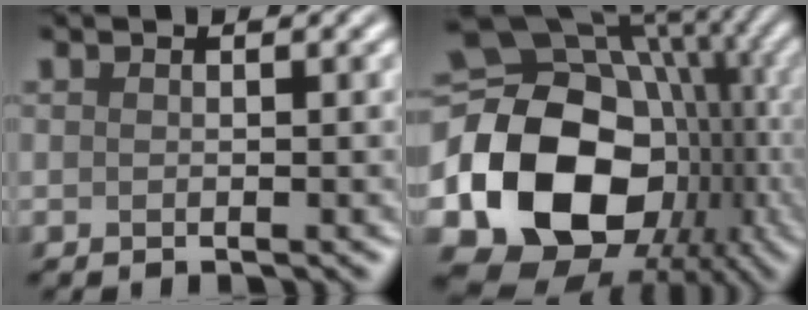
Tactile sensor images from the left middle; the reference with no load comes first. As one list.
[{"total": 18.2, "force": [-2.5, 14.5, 10.7], "torque": [-0.213, -0.031, -0.028]}]